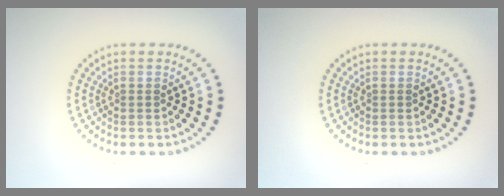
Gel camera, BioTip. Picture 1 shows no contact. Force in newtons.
{"total": 0.0}